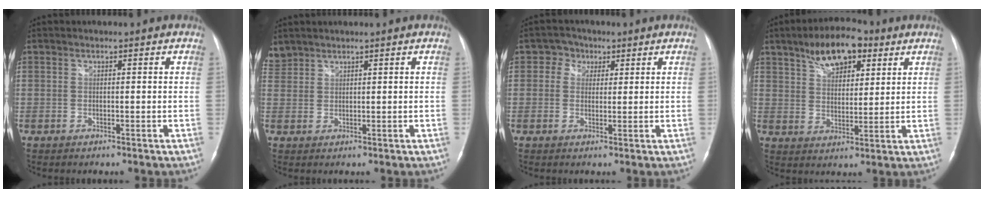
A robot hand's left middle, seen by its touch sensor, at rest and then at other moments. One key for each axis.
{"total": 3.3, "fx": 3.1, "fy": 1.1, "fz": -0.2, "tx": -0.004, "ty": 0.016, "tz": 0.070}
{"total": 3.3, "fx": 1.4, "fy": 2.8, "fz": 0.9, "tx": -0.017, "ty": 0.009, "tz": 0.020}
{"total": 10.1, "fx": 6.0, "fy": 4.4, "fz": 6.7, "tx": -0.115, "ty": 0.015, "tz": 0.103}